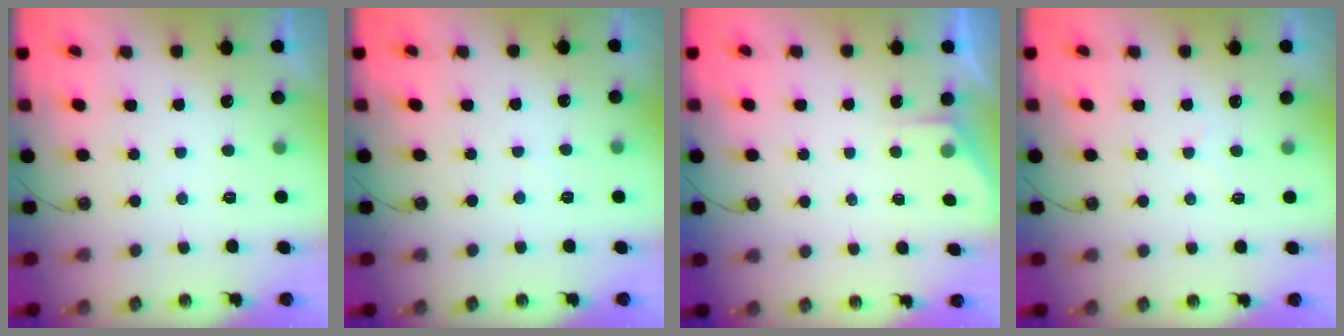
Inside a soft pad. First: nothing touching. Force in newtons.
{"total": 3.4, "press": 3.4, "slide": 0.5}
{"total": 1.8, "press": 1.7, "slide": 0.3}
{"total": 5.0, "press": 4.9, "slide": 0.6}